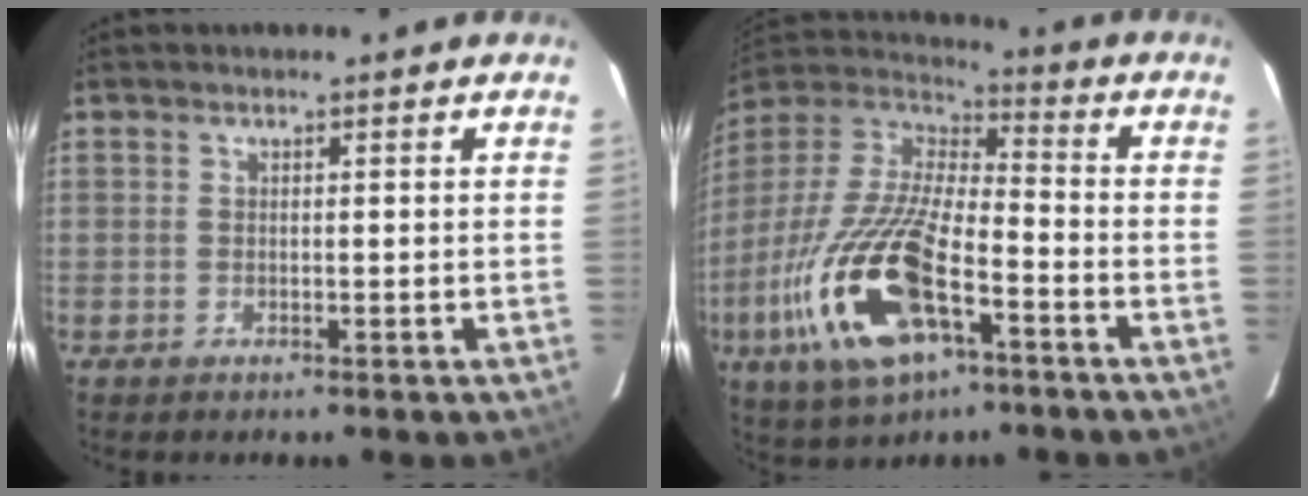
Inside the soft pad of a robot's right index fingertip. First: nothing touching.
{"total": 23.5, "force": [-10.0, 9.3, 19.2], "torque": [-0.402, -0.043, -0.187]}